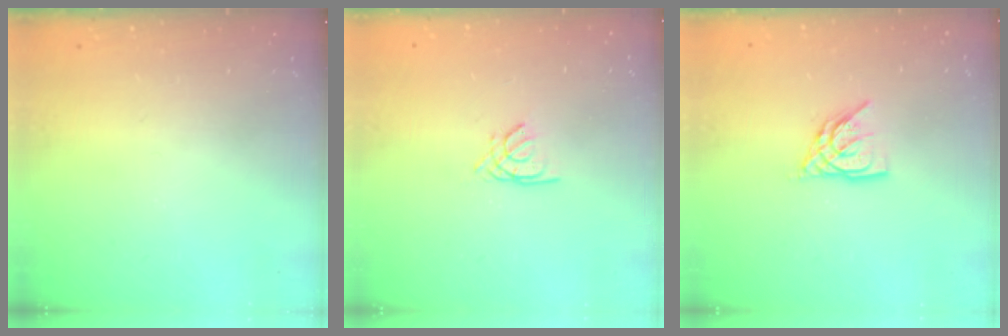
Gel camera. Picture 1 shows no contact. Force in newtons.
{"total": 1.5, "press": 1.4, "slide": 0.4}
{"total": 8.1, "press": 8.0, "slide": 1.0}